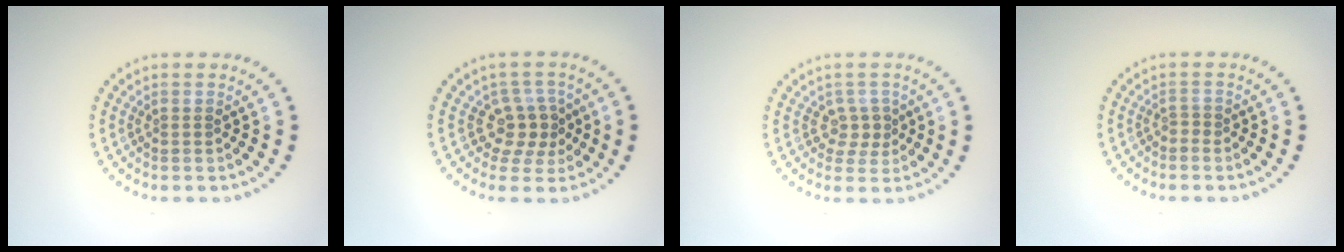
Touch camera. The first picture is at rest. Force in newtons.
{"total": 2.7, "press": 2.1, "slide": 1.6}
{"total": 1.7, "press": 1.5, "slide": 0.9}
{"total": 0.6, "press": 0.3, "slide": 0.5}